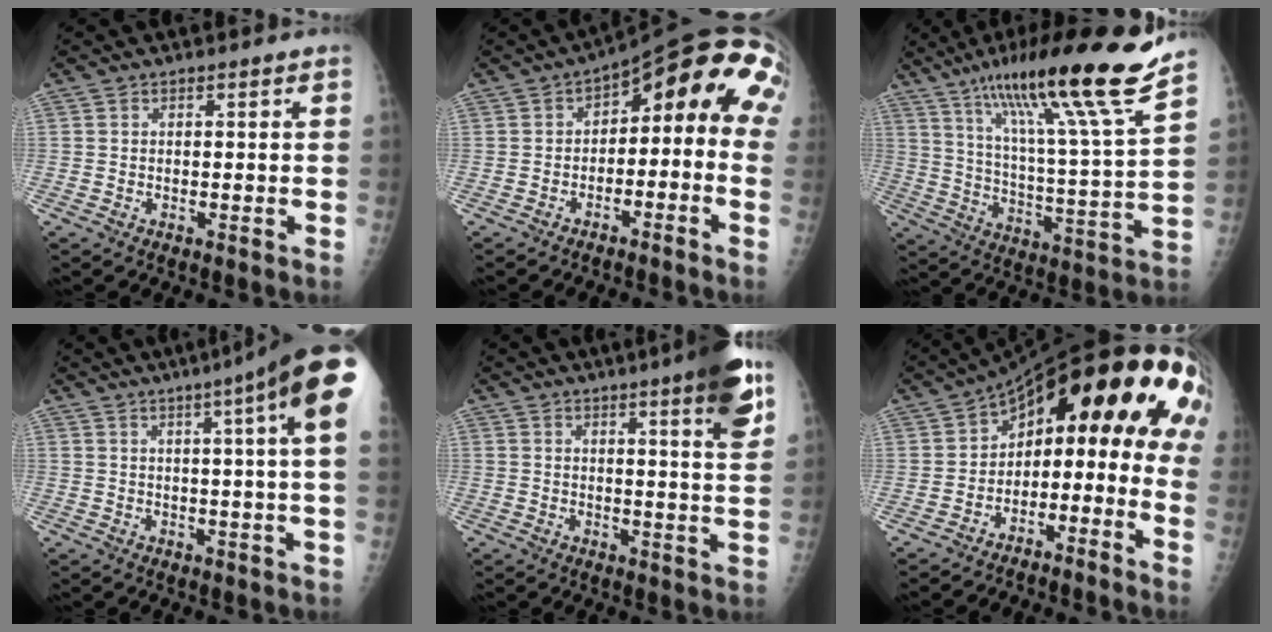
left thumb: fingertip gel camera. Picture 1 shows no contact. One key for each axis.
{"total": 13.4, "fx": -0.4, "fy": 7.2, "fz": 11.3, "tx": -0.115, "ty": 0.063, "tz": -0.013}
{"total": 22.2, "fx": 15.7, "fy": 0.4, "fz": 15.6, "tx": -0.235, "ty": -0.071, "tz": 0.257}
{"total": 16.5, "fx": 8.0, "fy": 0.5, "fz": 14.4, "tx": -0.194, "ty": -0.003, "tz": 0.087}
{"total": 11.4, "fx": 6.3, "fy": 0.9, "fz": 9.5, "tx": -0.120, "ty": -0.029, "tz": 0.078}
{"total": 19.4, "fx": -2.0, "fy": 11.4, "fz": 15.7, "tx": -0.203, "ty": 0.091, "tz": -0.031}